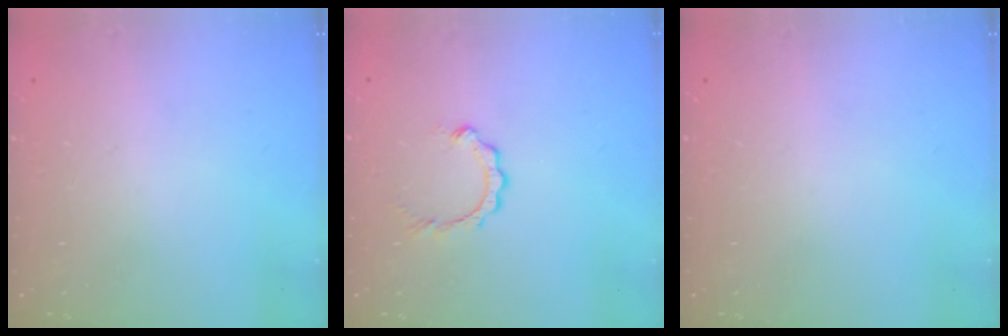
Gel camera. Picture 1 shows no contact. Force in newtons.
{"total": 2.9, "press": 2.9, "slide": 0.3}
{"total": 0.0}